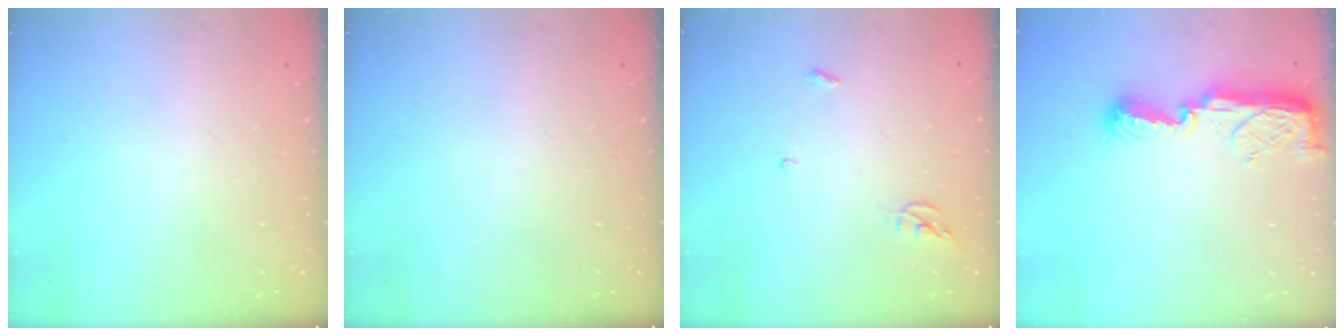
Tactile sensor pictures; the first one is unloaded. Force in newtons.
{"total": 0.0}
{"total": 3.8, "press": 3.8, "slide": 0.3}
{"total": 9.1, "press": 9.0, "slide": 1.0}